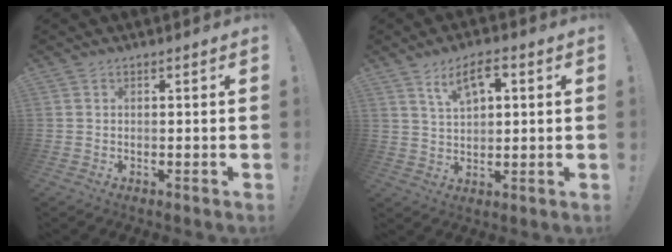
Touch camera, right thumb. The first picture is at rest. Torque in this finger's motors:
{"motor_torque": [0.04, 0.06, 0.51, 0.37, 0.11]}